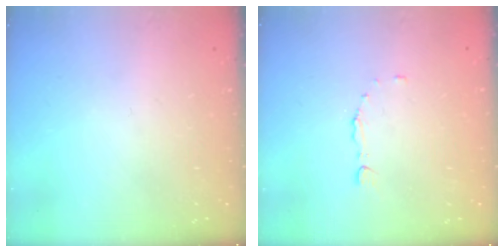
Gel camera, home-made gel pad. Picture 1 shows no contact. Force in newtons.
{"total": 3.0, "press": 2.9, "slide": 0.7}